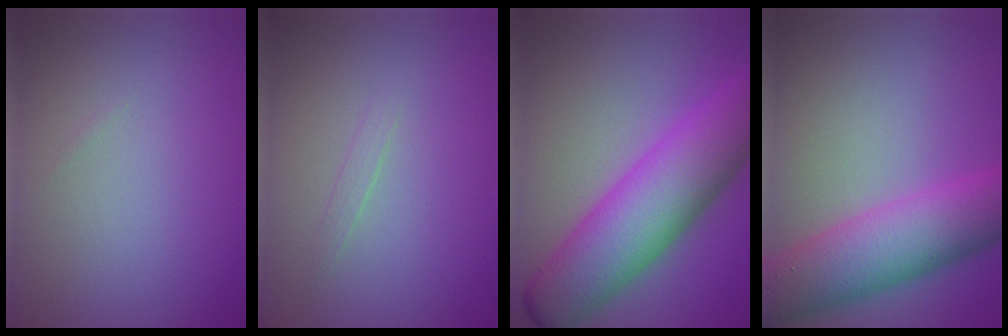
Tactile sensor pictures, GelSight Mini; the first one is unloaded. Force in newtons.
{"total": 0.6, "press": 0.6, "slide": 0.0}
{"total": 9.8, "press": 9.8, "slide": 0.2}
{"total": 8.2, "press": 8.2, "slide": 0.1}